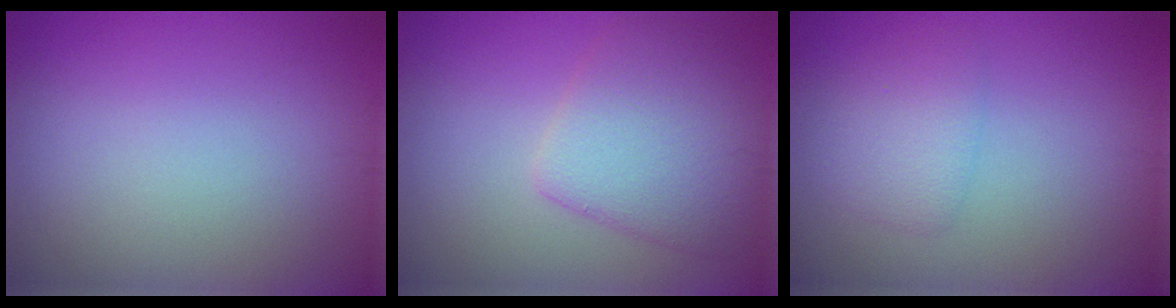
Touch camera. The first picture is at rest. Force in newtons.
{"total": 5.2, "press": 5.2, "slide": 0.2}
{"total": 2.3, "press": 2.3, "slide": 0.1}